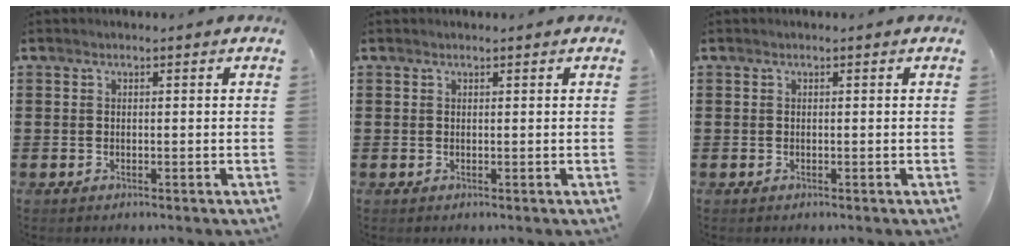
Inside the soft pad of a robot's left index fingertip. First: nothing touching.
{"total": 0.0}
{"total": 0.0}